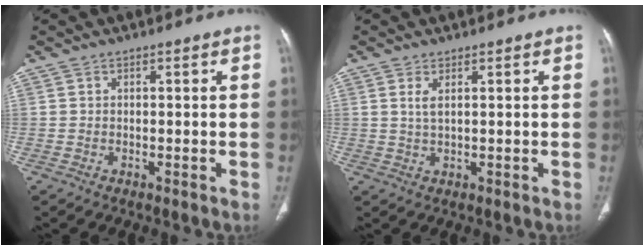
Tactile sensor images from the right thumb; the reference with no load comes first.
{"total": 2.1, "force": [0.9, 0.7, 1.8], "torque": [-0.044, -0.005, 0.025]}